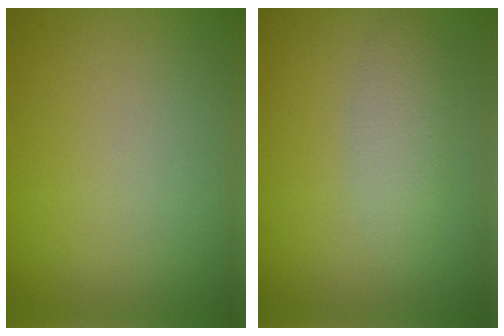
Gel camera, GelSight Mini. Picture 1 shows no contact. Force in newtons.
{"total": 2.3, "press": 2.3, "slide": 0.1}